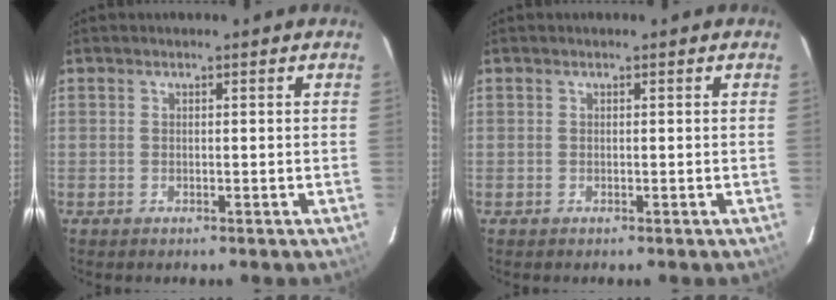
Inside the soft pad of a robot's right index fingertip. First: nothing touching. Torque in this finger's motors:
{"motor_torque": [0.00, 0.00, 0.02, 0.00]}